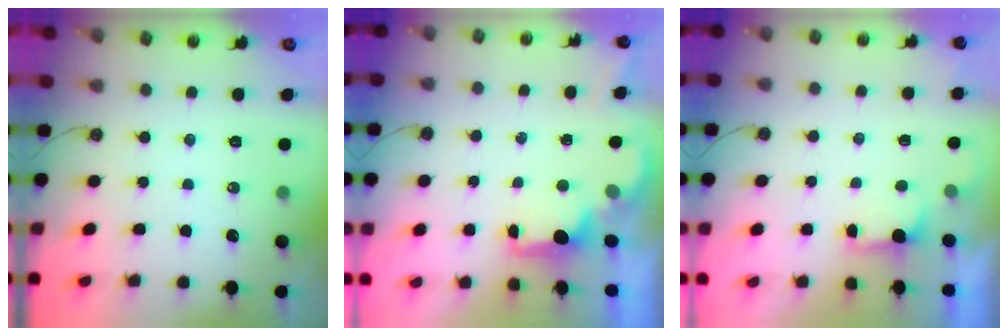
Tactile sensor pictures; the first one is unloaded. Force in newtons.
{"total": 1.9, "press": 1.7, "slide": 0.8}
{"total": 2.0, "press": 1.8, "slide": 0.9}